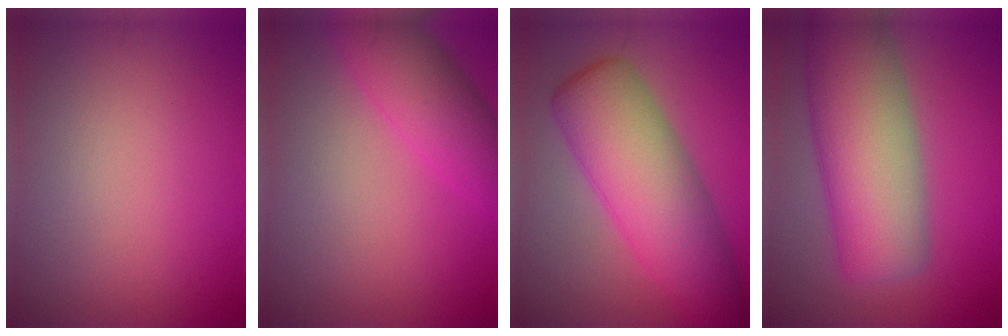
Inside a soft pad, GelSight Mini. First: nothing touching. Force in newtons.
{"total": 5.1, "press": 5.1, "slide": 0.3}
{"total": 9.4, "press": 9.4, "slide": 0.1}
{"total": 11.1, "press": 11.1, "slide": 0.7}